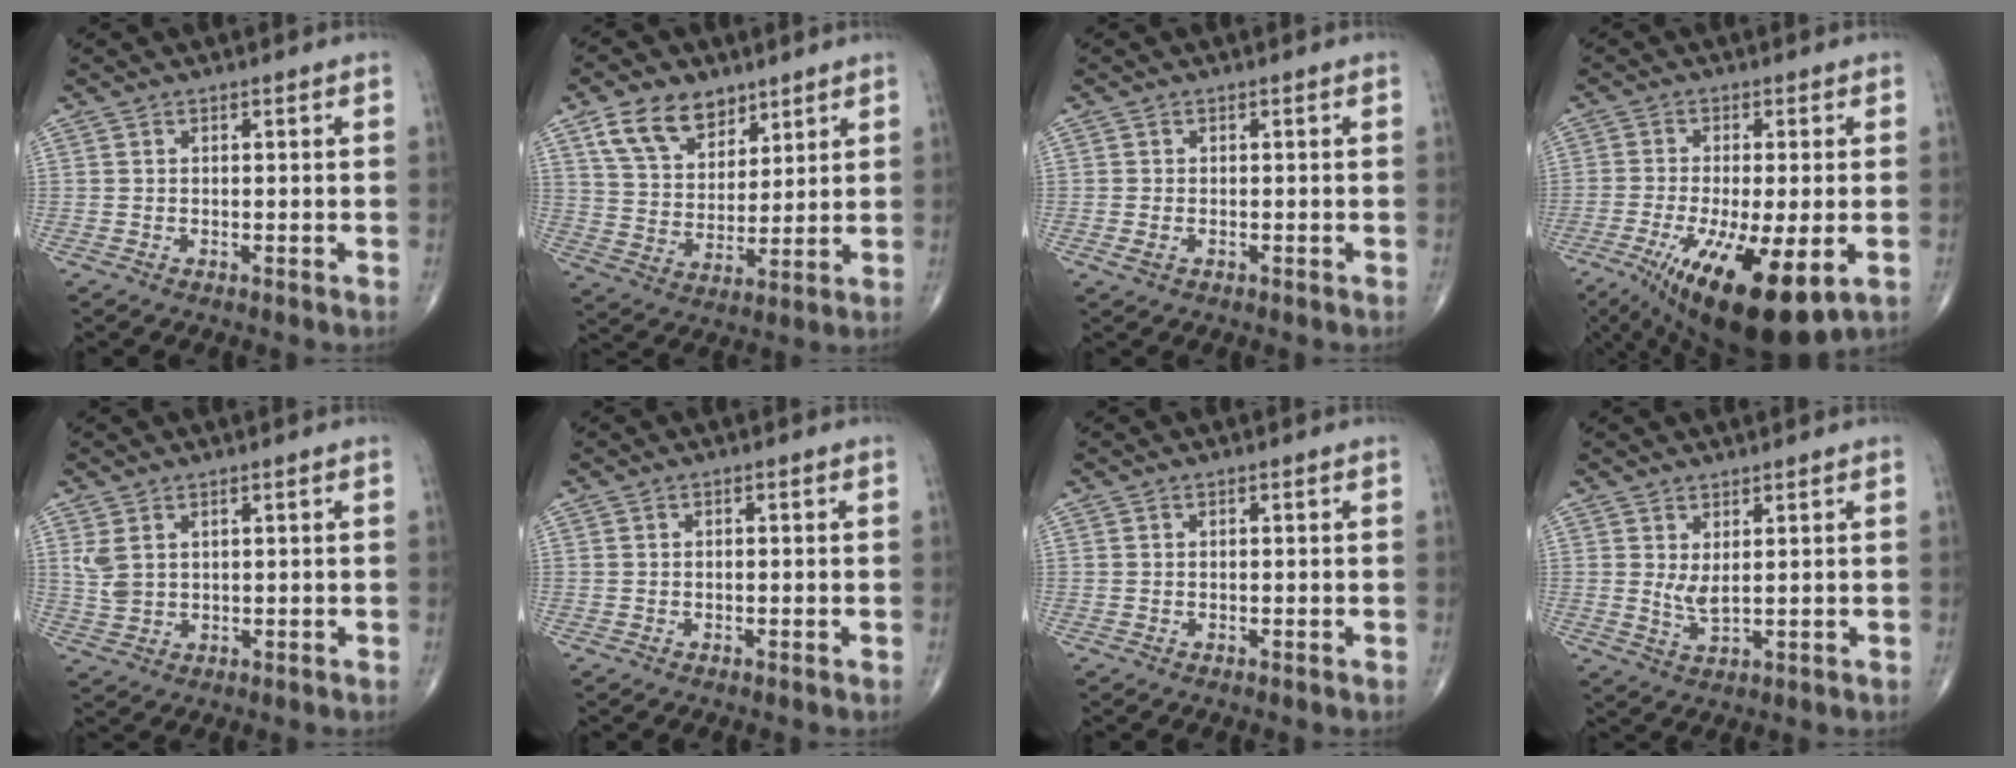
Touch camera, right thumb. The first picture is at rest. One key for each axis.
{"total": 11.3, "fx": 6.8, "fy": 7.1, "fz": 5.5, "tx": -0.073, "ty": -0.032, "tz": 0.131}
{"total": 1.3, "fx": -0.5, "fy": 0.8, "fz": 0.9, "tx": -0.020, "ty": 0.000, "tz": -0.009}
{"total": 17.4, "fx": -7.0, "fy": 5.0, "fz": 15.2, "tx": -0.258, "ty": -0.028, "tz": -0.104}
{"total": 3.8, "fx": 1.4, "fy": 2.5, "fz": 2.5, "tx": -0.051, "ty": -0.001, "tz": 0.037}
{"total": 0.0}
{"total": 0.0}
{"total": 3.1, "fx": 1.0, "fy": 1.0, "fz": 2.8, "tx": -0.053, "ty": -0.018, "tz": 0.024}